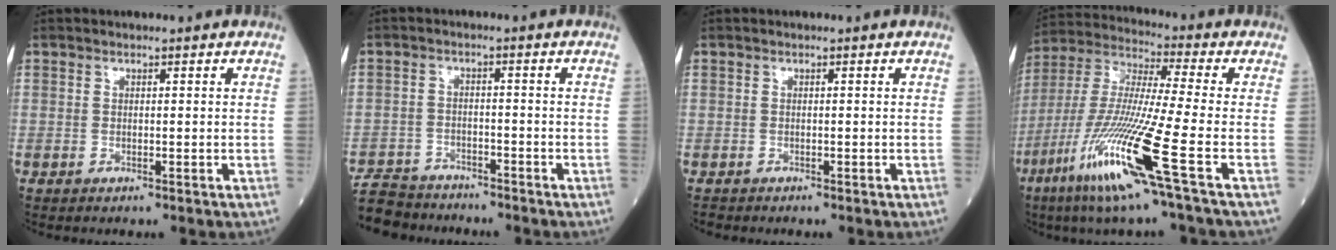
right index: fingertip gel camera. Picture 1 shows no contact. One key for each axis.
{"total": 8.5, "fx": -7.8, "fy": 3.3, "fz": 0.8, "tx": -0.021, "ty": 0.002, "tz": -0.134}
{"total": 0.8, "fx": -0.7, "fy": 0.3, "fz": -0.2, "tx": -0.006, "ty": 0.001, "tz": -0.017}
{"total": 17.6, "fx": -8.0, "fy": -1.0, "fz": 15.6, "tx": -0.342, "ty": -0.041, "tz": -0.160}